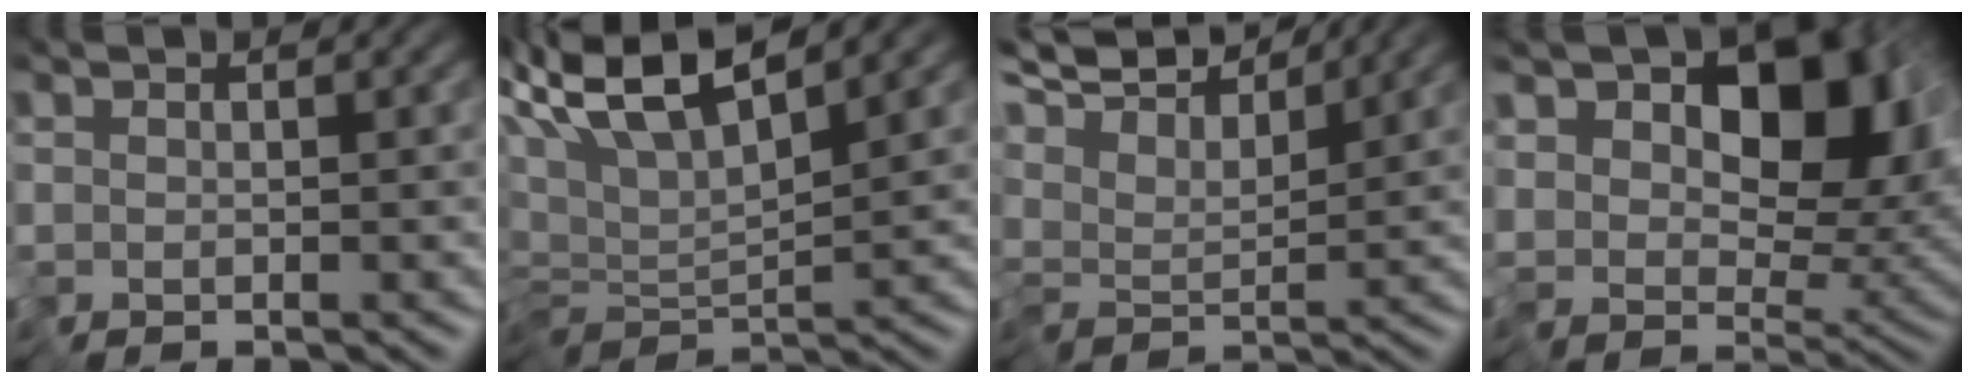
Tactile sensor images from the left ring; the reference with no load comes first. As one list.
[{"total": 7.2, "force": [4.9, 1.0, 5.3], "torque": [-0.114, 0.017, 0.087]}, {"total": 7.4, "force": [6.5, 1.4, 3.2], "torque": [-0.092, 0.021, 0.100]}, {"total": 12.5, "force": [4.9, 7.5, 8.7], "torque": [-0.124, 0.003, 0.082]}]